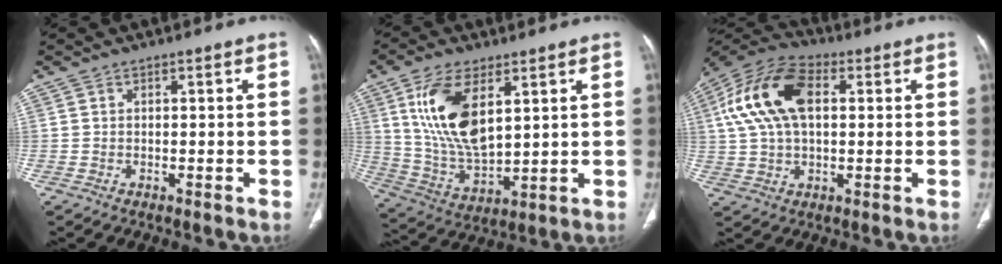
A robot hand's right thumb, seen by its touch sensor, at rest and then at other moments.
{"total": 15.3, "force": [5.6, 7.3, 12.2], "torque": [-0.235, -0.026, 0.120]}
{"total": 16.3, "force": [3.5, 9.5, 12.8], "torque": [-0.252, 0.024, 0.058]}